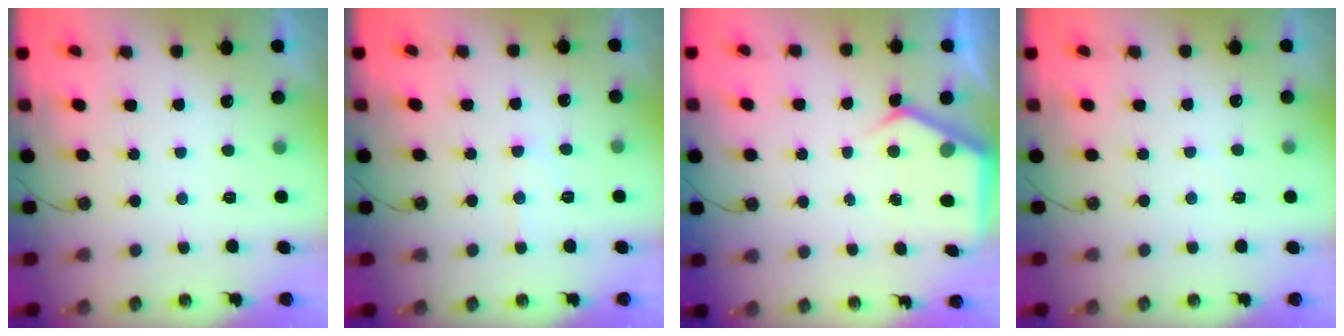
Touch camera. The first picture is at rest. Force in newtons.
{"total": 6.5, "press": 6.5, "slide": 0.6}
{"total": 5.5, "press": 5.4, "slide": 0.8}
{"total": 2.6, "press": 2.6, "slide": 0.3}